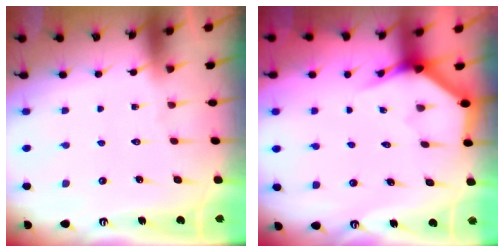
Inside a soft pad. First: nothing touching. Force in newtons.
{"total": 3.7, "press": 3.7, "slide": 0.3}